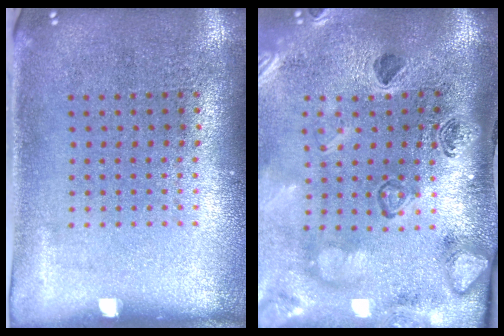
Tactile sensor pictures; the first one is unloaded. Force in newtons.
{"total": 2.8, "press": 2.5, "slide": 1.3}